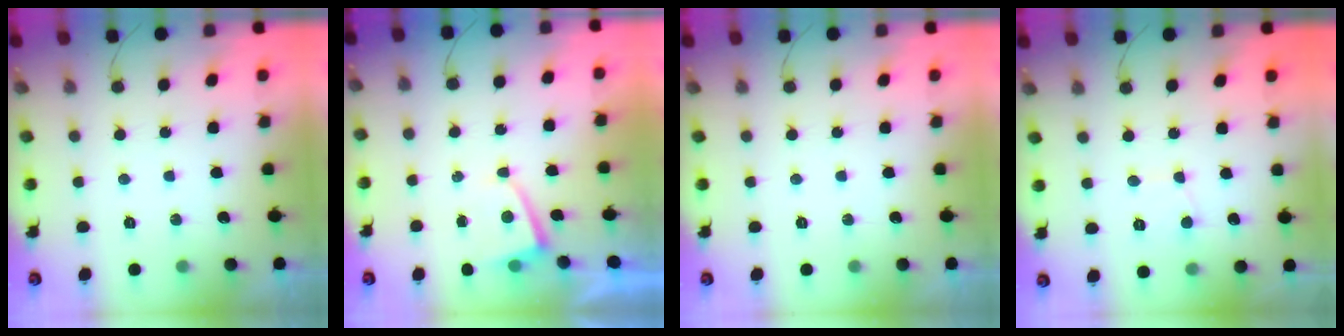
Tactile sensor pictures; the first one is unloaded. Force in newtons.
{"total": 1.2, "press": 1.2, "slide": 0.2}
{"total": 0.0}
{"total": 2.2, "press": 2.2, "slide": 0.2}